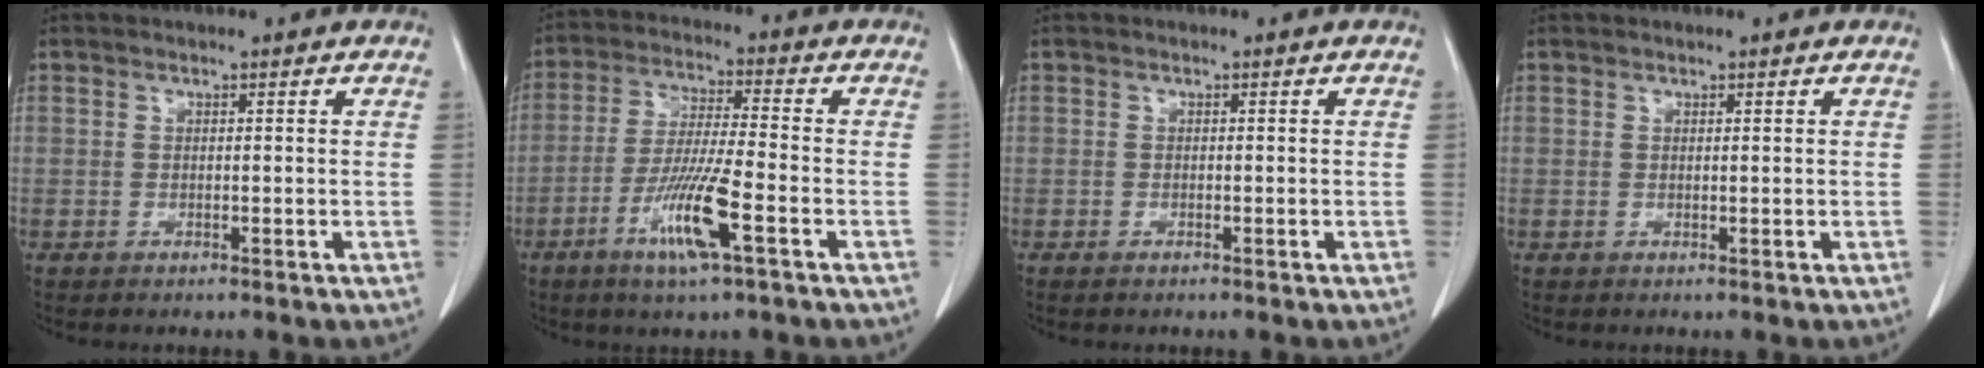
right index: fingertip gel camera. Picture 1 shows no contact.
{"total": 10.1, "force": [-4.5, 0.2, 9.1], "torque": [-0.175, -0.015, -0.087]}
{"total": 0.7, "force": [-0.6, 0.1, 0.4], "torque": [-0.013, -0.001, -0.008]}
{"total": 0.0}